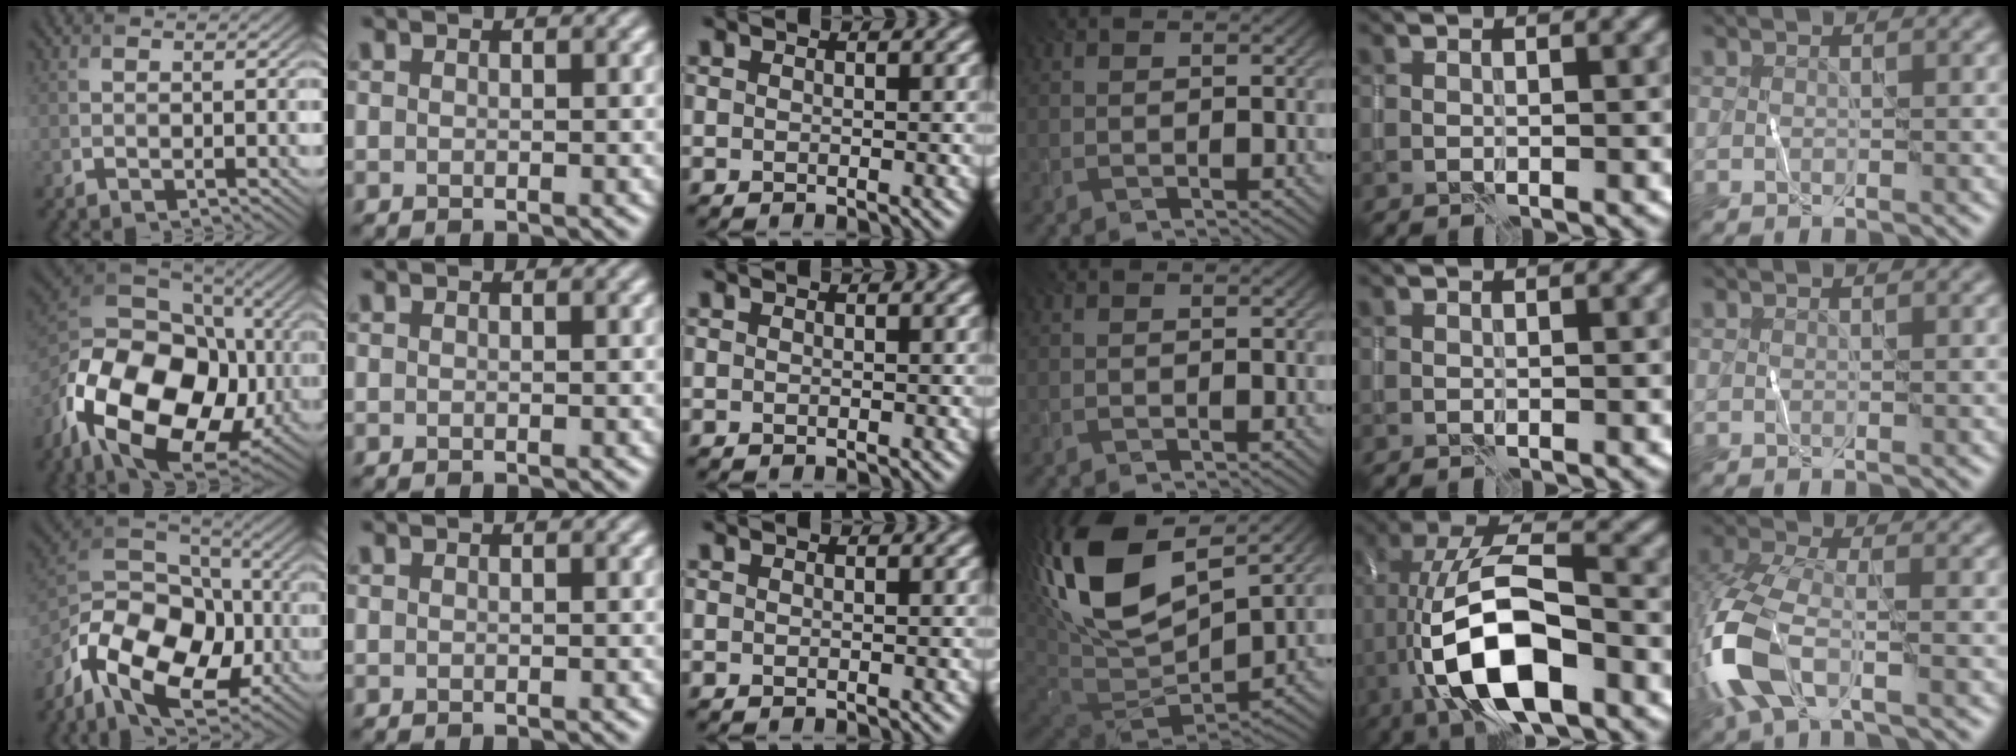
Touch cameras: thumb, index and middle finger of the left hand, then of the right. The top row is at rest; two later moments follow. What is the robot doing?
{"motion": "wipe", "object": "whiteboard"}